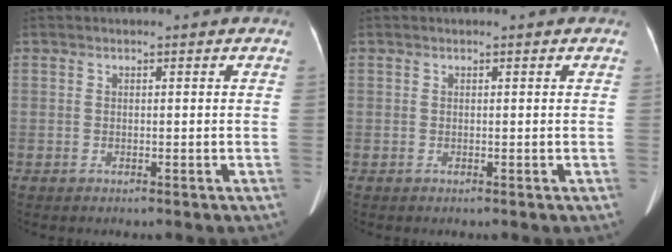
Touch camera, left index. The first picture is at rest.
{"total": 0.0}